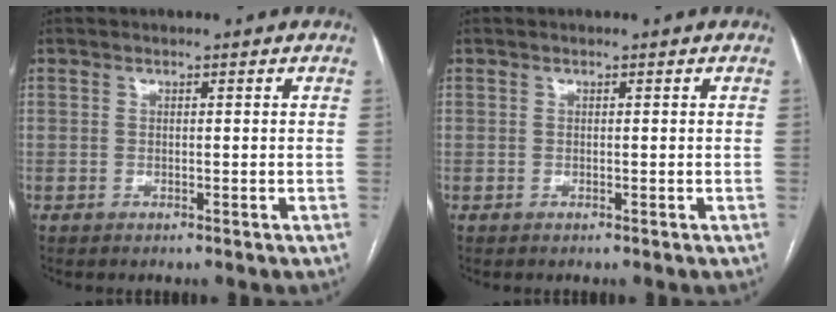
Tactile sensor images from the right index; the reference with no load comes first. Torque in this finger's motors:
{"motor_torque": [0.00, 0.00, 0.00, 0.00]}